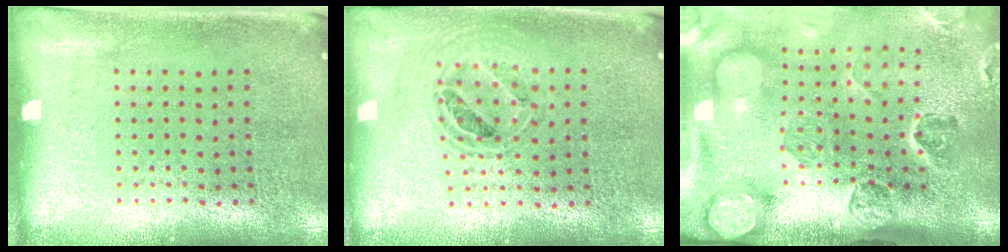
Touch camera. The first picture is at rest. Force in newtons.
{"total": 0.8, "press": 0.8, "slide": 0.1}
{"total": 5.1, "press": 3.7, "slide": 3.5}